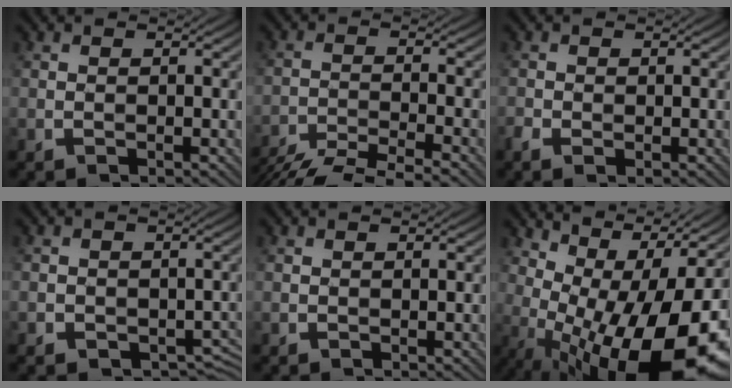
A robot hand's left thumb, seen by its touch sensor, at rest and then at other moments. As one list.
[{"total": 6.2, "force": [-5.3, 0.9, 3.1], "torque": [-0.061, -0.003, -0.099]}, {"total": 1.3, "force": [-0.5, 0.8, 0.9], "torque": [-0.022, -0.004, -0.009]}, {"total": 3.2, "force": [-1.5, 2.8, 0.5], "torque": [-0.001, 0.002, -0.020]}, {"total": 0.0}, {"total": 18.5, "force": [-2.1, 8.2, 16.5], "torque": [-0.210, 0.000, -0.016]}]